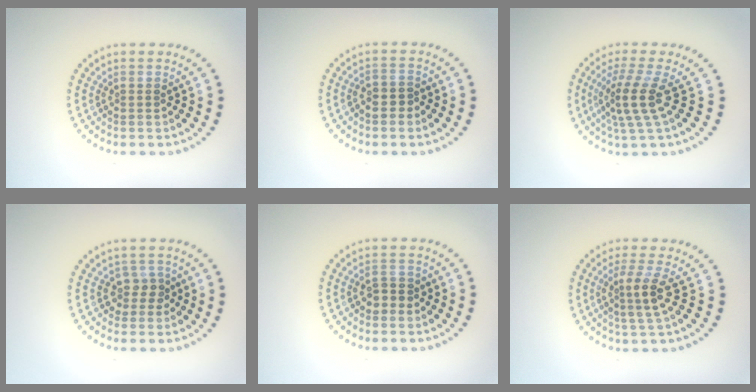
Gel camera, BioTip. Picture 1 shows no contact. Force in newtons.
{"total": 1.4, "press": 1.2, "slide": 0.6}
{"total": 3.9, "press": 2.9, "slide": 2.6}
{"total": 2.0, "press": 1.7, "slide": 1.1}
{"total": 1.9, "press": 1.8, "slide": 0.7}
{"total": 2.8, "press": 2.4, "slide": 1.5}